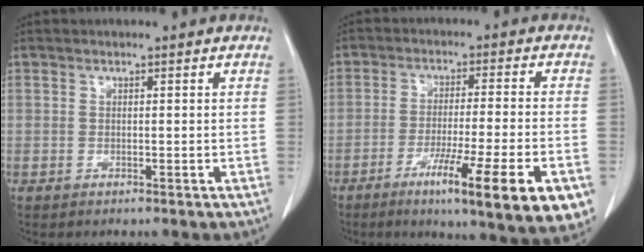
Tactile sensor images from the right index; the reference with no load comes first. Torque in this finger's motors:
{"motor_torque": [1.23, -0.91, 0.38, 0.15]}